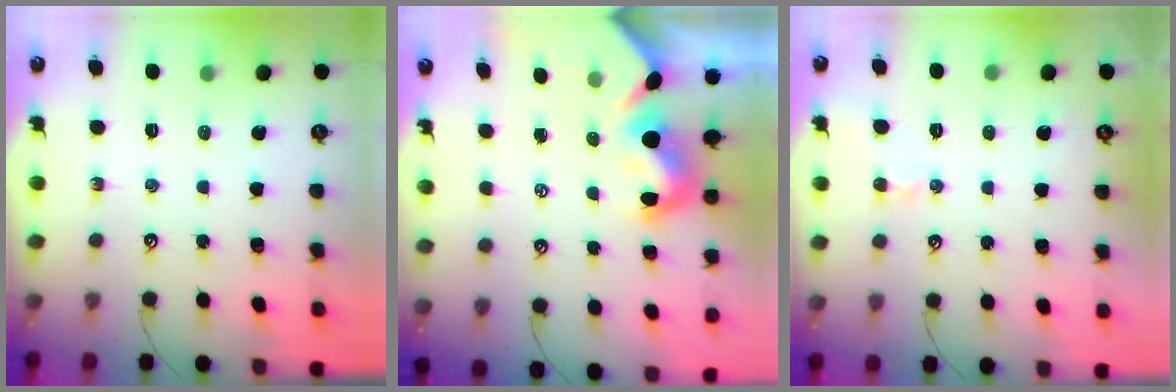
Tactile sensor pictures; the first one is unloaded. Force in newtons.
{"total": 3.3, "press": 3.1, "slide": 1.2}
{"total": 2.2, "press": 2.2, "slide": 0.3}